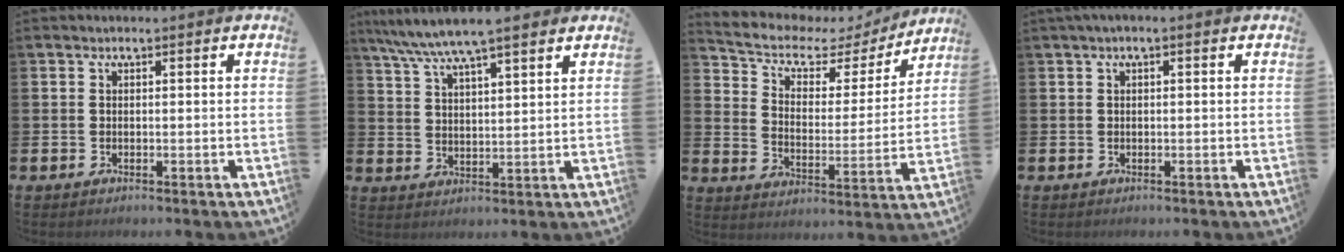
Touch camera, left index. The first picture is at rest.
{"total": 7.8, "force": [6.9, 0.9, 3.4], "torque": [-0.082, -0.026, 0.122]}
{"total": 6.0, "force": [4.6, 3.1, 2.1], "torque": [-0.071, -0.033, 0.071]}
{"total": 0.8, "force": [0.1, 0.2, 0.8], "torque": [-0.010, 0.001, -0.001]}